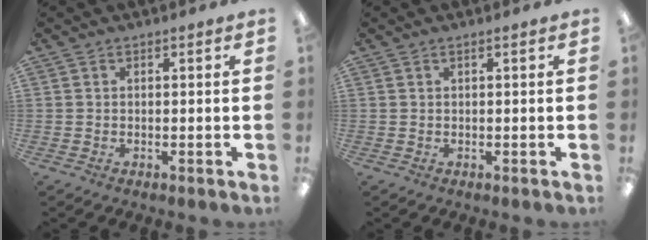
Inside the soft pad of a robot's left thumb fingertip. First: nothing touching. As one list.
[{"total": 0.7, "force": [0.2, 0.0, 0.6], "torque": [-0.010, -0.001, 0.004]}]